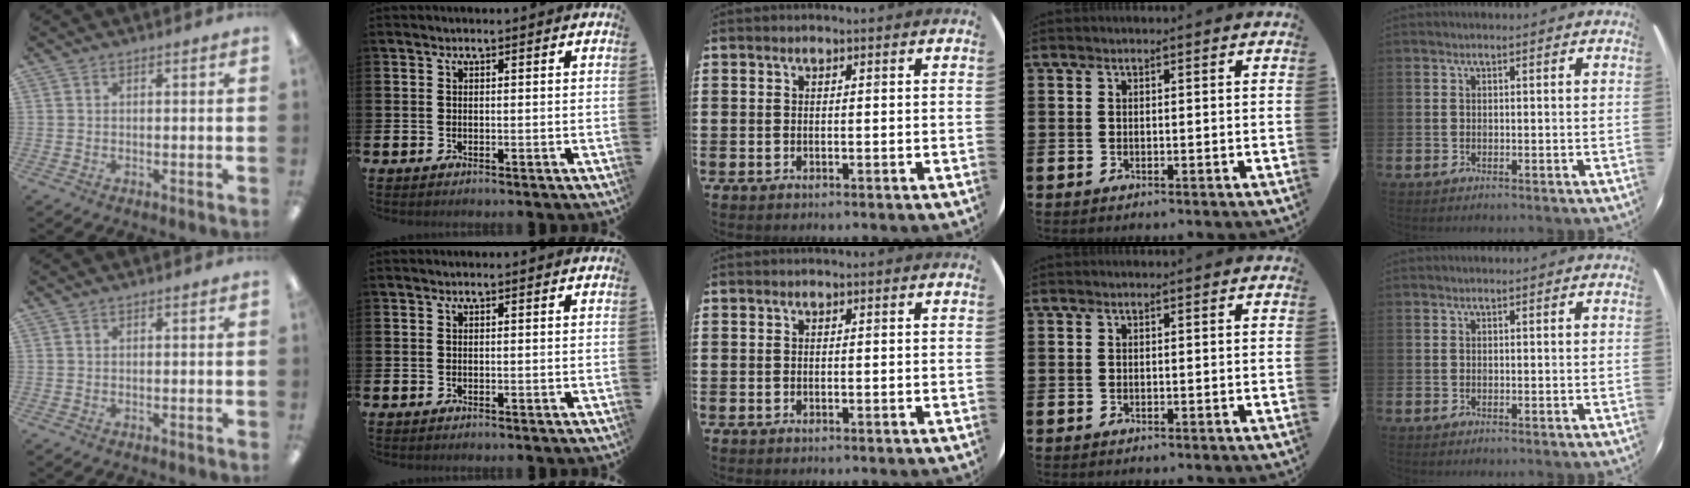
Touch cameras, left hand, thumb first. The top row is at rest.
{}